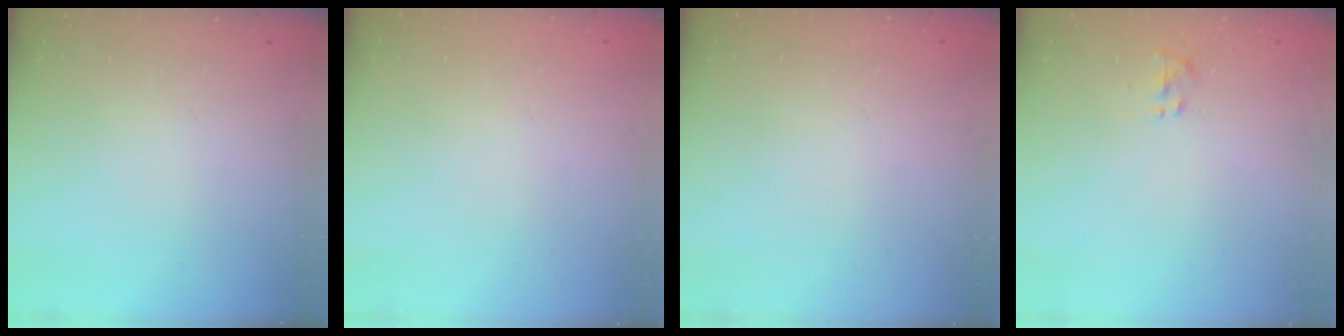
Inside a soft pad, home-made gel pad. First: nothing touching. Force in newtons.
{"total": 1.8, "press": 1.8, "slide": 0.2}
{"total": 1.6, "press": 1.6, "slide": 0.2}
{"total": 1.8, "press": 1.7, "slide": 0.7}